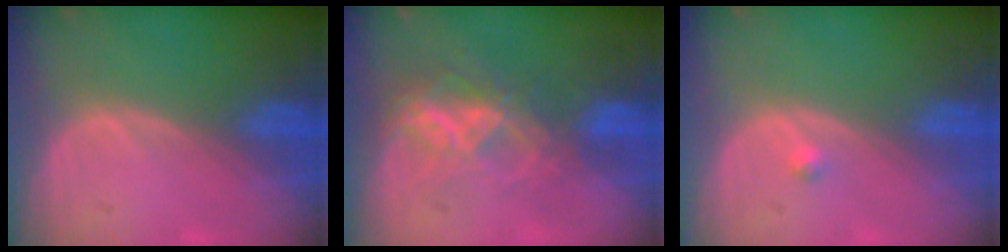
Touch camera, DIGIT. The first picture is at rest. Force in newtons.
{"total": 7.2, "press": 6.1, "slide": 3.8}
{"total": 0.8, "press": 0.6, "slide": 0.4}